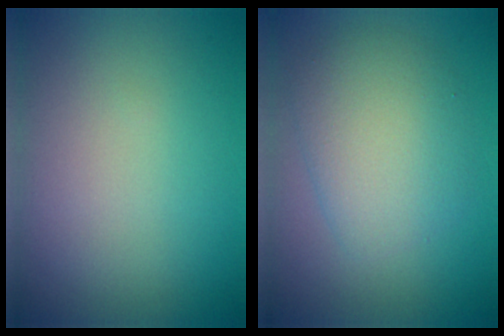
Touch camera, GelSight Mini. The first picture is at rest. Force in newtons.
{"total": 4.7, "press": 4.7, "slide": 0.1}